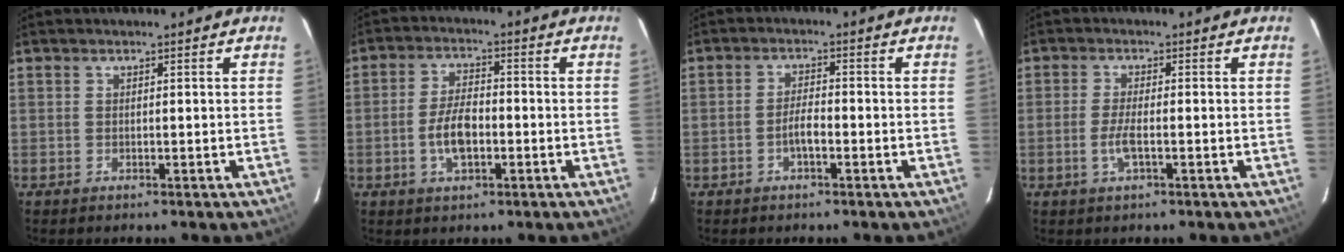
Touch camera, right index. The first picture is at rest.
{"total": 6.8, "force": [-1.9, 3.3, 5.6], "torque": [-0.115, 0.005, -0.032]}
{"total": 2.9, "force": [-1.3, 0.8, 2.4], "torque": [-0.048, 0.003, -0.024]}
{"total": 3.7, "force": [-1.2, 0.8, 3.4], "torque": [-0.072, -0.004, -0.024]}